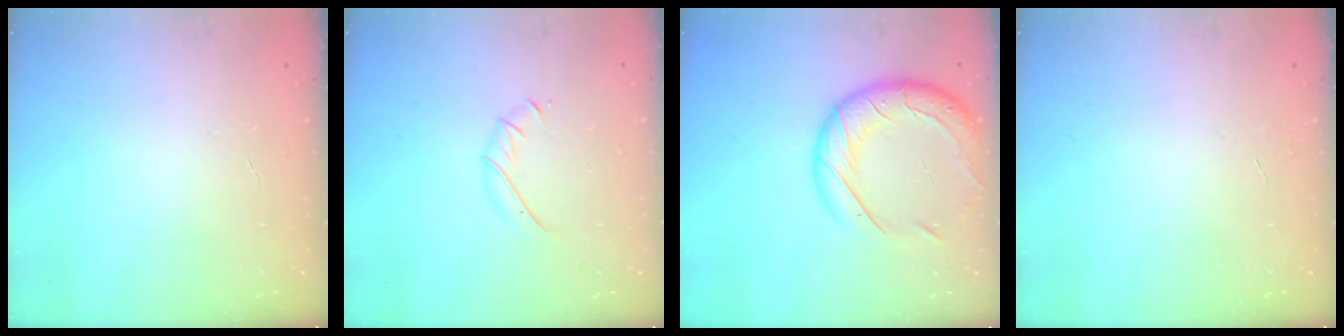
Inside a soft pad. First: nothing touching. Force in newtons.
{"total": 5.1, "press": 4.9, "slide": 1.2}
{"total": 17.3, "press": 17.2, "slide": 2.3}
{"total": 0.0}